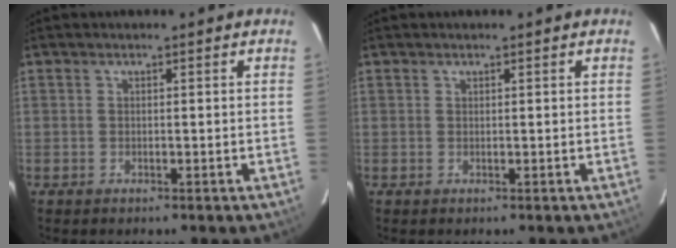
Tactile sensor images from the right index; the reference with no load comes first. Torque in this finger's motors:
{"motor_torque": [0.09, -0.13, 0.08, 0.02]}